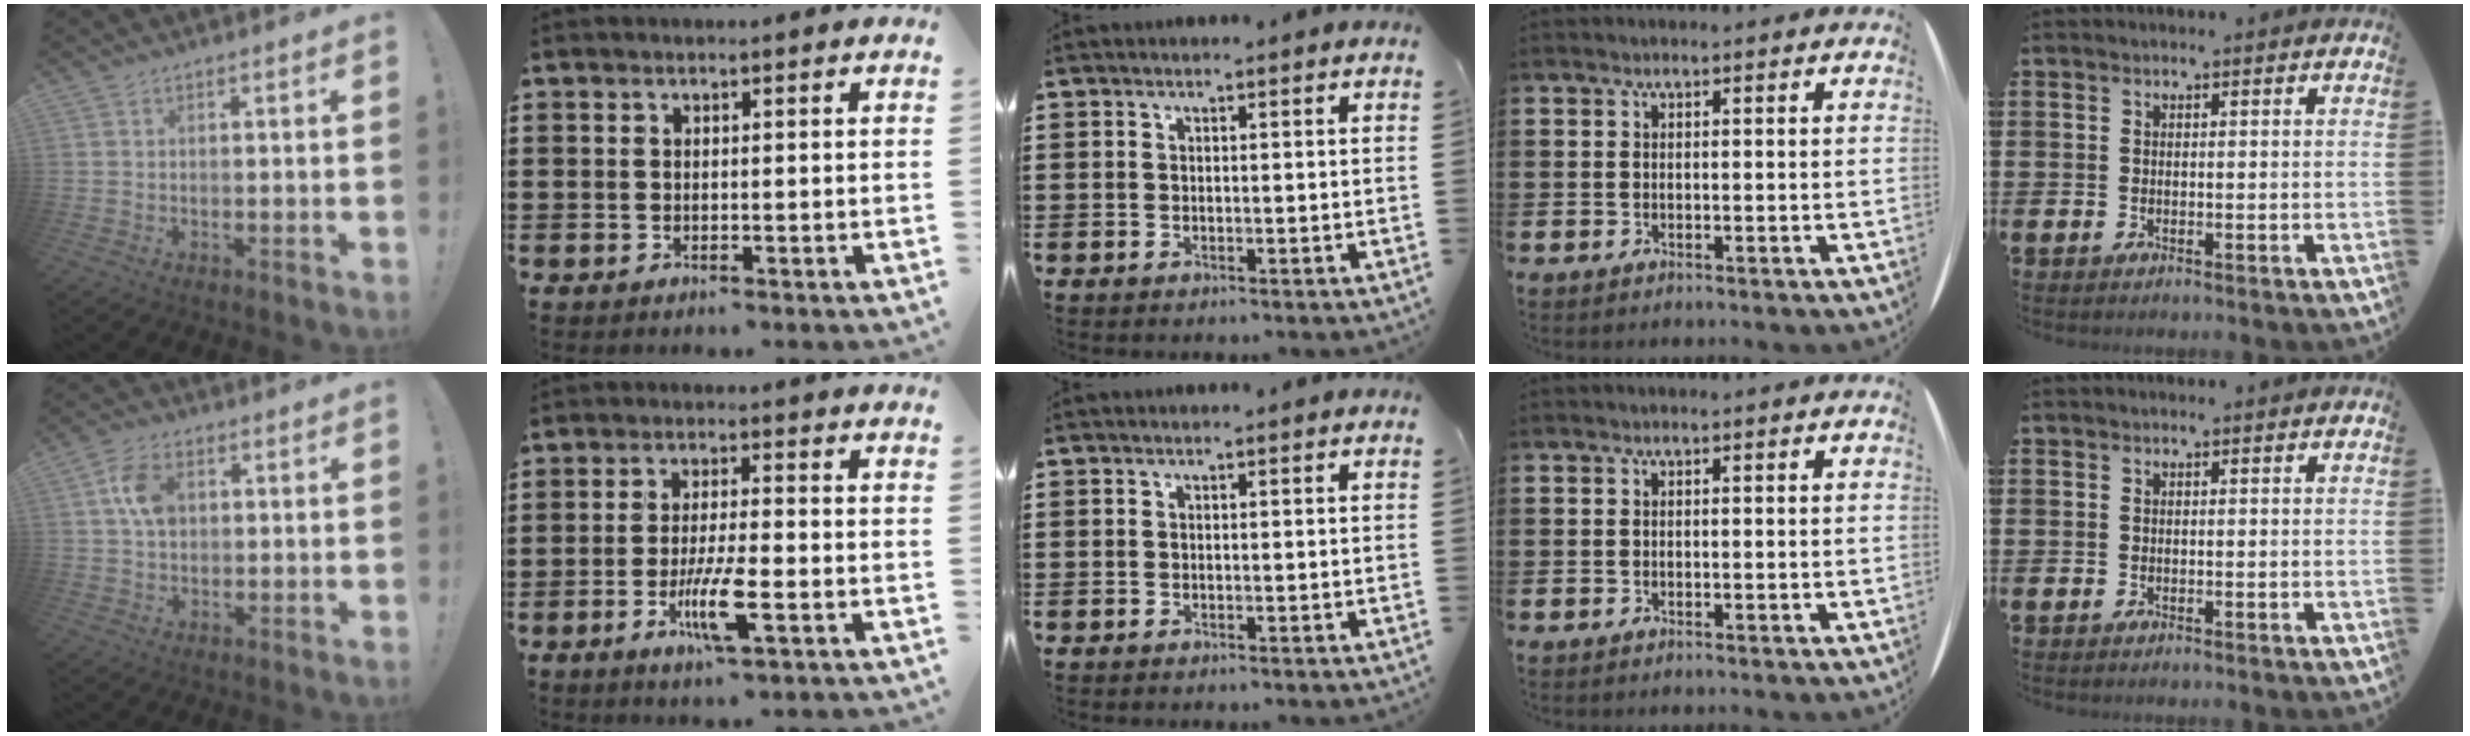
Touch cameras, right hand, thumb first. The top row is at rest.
{"thumb": {"total": 8.4, "force": [1.7, 5.7, 5.9], "torque": [-0.103, 0.010, 0.033]}, "index": {"total": 7.4, "force": [-2.7, 1.5, 6.7], "torque": [-0.134, -0.012, -0.049]}}